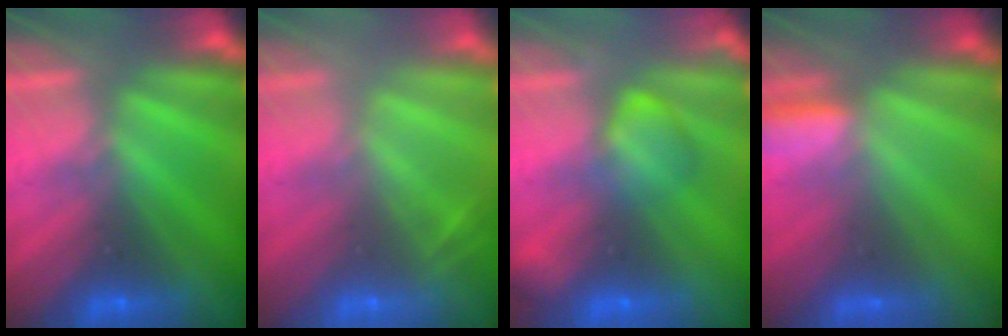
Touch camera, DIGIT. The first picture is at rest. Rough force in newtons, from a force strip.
{"total": 2.0}
{"total": 2.4}
{"total": 2.9}